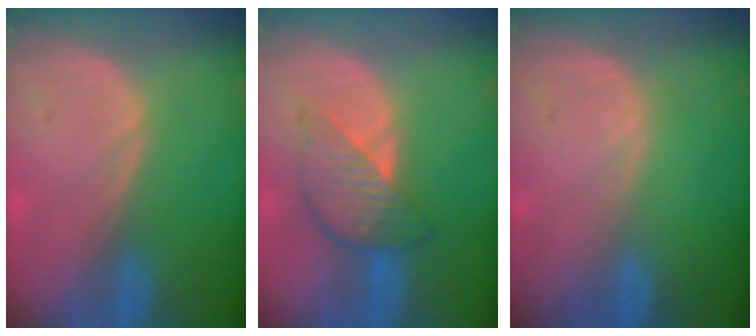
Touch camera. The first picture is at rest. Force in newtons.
{"total": 6.0, "press": 6.0, "slide": 0.4}
{"total": 0.0}